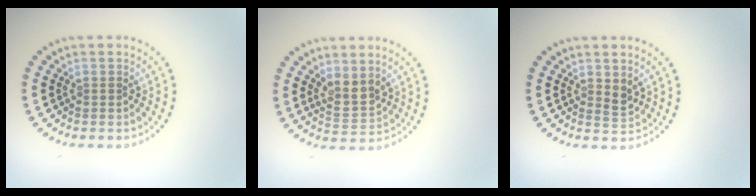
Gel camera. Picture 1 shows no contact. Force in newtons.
{"total": 2.4, "press": 2.0, "slide": 1.3}
{"total": 1.2, "press": 1.0, "slide": 0.6}